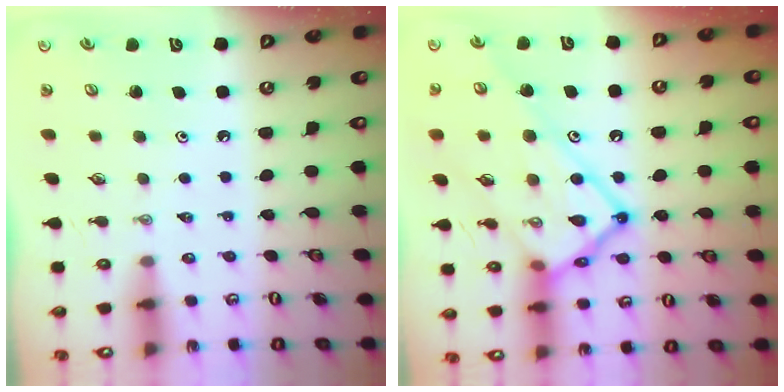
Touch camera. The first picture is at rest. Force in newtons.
{"total": 22.6, "press": 22.5, "slide": 2.2}